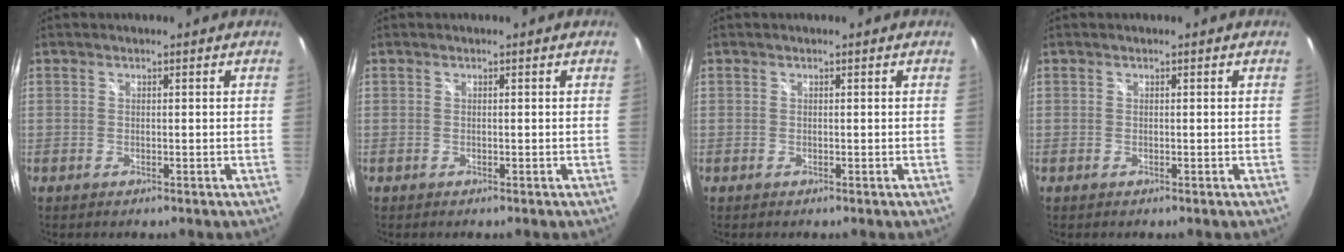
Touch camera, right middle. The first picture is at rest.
{"total": 0.0}
{"total": 0.0}
{"total": 0.0}